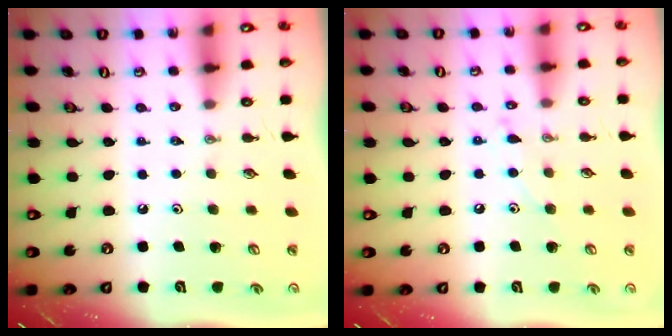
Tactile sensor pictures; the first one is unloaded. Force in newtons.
{"total": 6.9, "press": 6.9, "slide": 0.5}